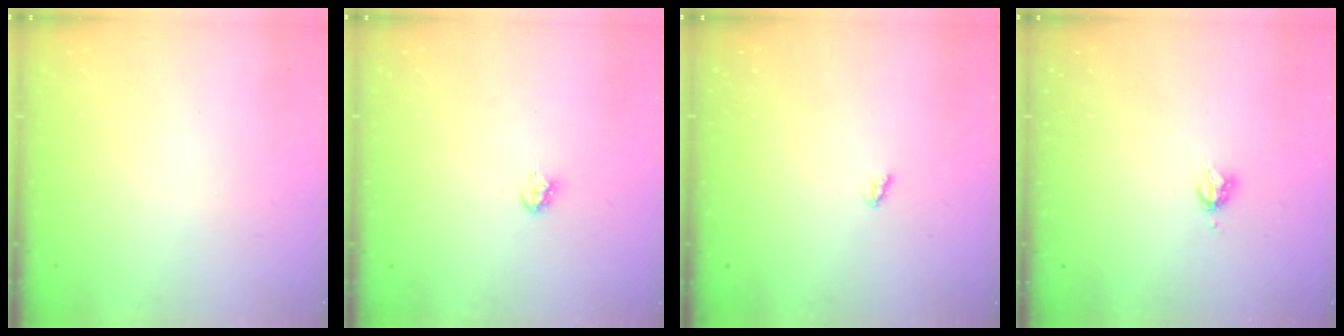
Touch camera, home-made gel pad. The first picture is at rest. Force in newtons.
{"total": 3.4, "press": 3.4, "slide": 0.1}
{"total": 2.4, "press": 2.4, "slide": 0.3}
{"total": 3.7, "press": 3.6, "slide": 0.5}